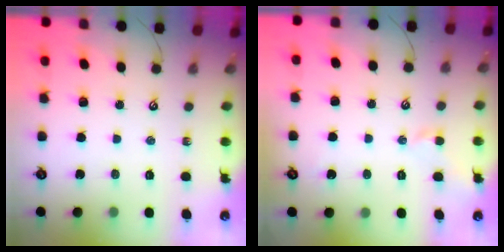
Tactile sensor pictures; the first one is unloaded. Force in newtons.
{"total": 0.7, "press": 0.7, "slide": 0.2}